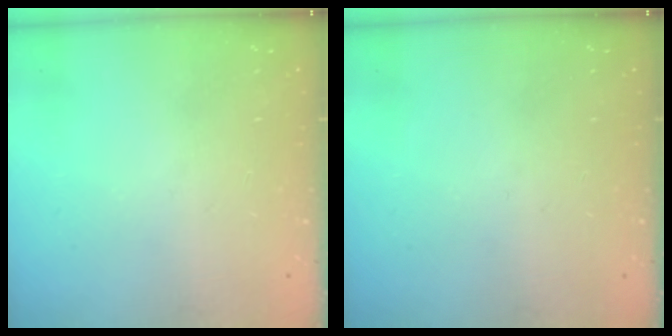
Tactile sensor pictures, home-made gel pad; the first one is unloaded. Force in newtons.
{"total": 0.0}